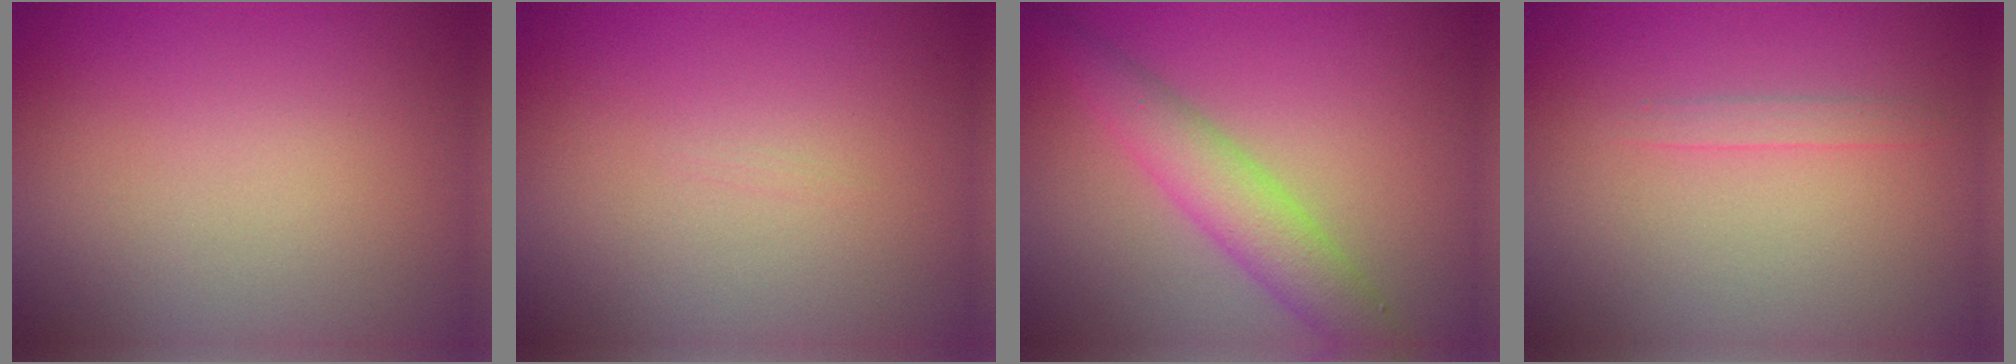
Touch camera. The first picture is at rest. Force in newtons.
{"total": 0.0}
{"total": 4.2, "press": 4.2, "slide": 0.2}
{"total": 0.8, "press": 0.8, "slide": 0.1}